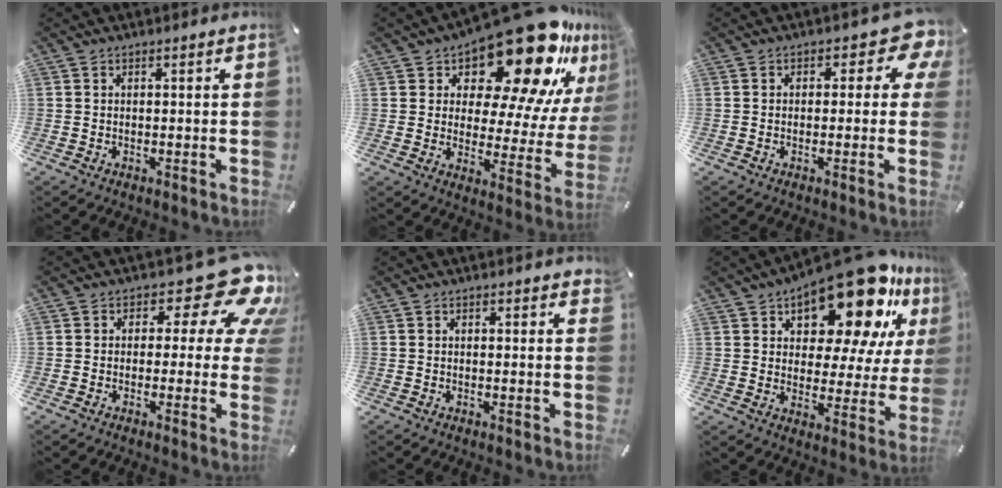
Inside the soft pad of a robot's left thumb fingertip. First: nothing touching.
{"total": 23.8, "force": [16.8, 9.4, 14.0], "torque": [-0.191, -0.137, 0.277]}
{"total": 8.0, "force": [2.0, 4.5, 6.3], "torque": [-0.071, -0.013, 0.029]}
{"total": 16.9, "force": [7.3, 8.2, 12.8], "torque": [-0.161, -0.043, 0.118]}
{"total": 0.8, "force": [0.5, 0.5, 0.4], "torque": [0.007, -0.006, 0.005]}
{"total": 20.7, "force": [14.6, 8.6, 11.9], "torque": [-0.174, -0.110, 0.241]}